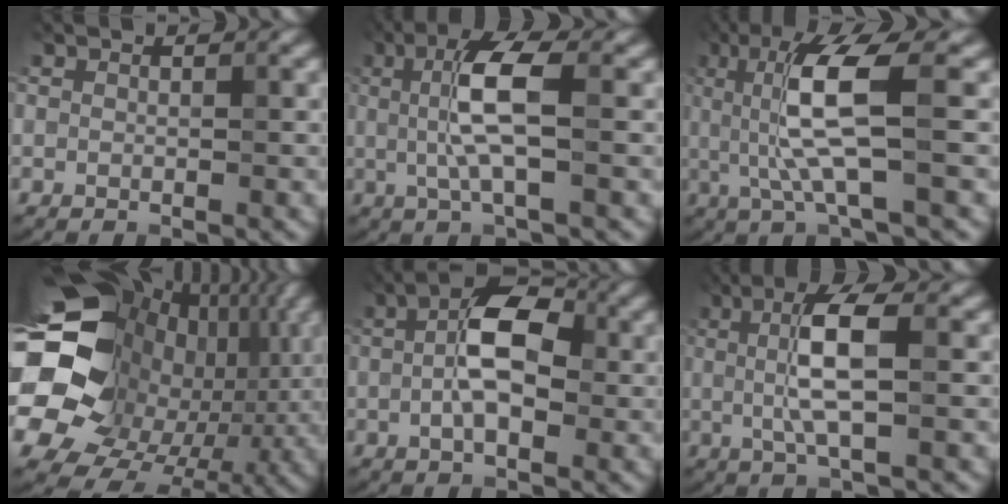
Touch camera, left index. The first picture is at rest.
{"total": 5.6, "force": [0.5, 1.3, 5.4], "torque": [-0.110, 0.004, 0.007]}
{"total": 7.1, "force": [0.7, 1.3, 7.0], "torque": [-0.145, -0.005, 0.019]}
{"total": 22.4, "force": [2.2, 18.9, 11.8], "torque": [-0.234, -0.004, 0.025]}
{"total": 6.2, "force": [0.1, 3.1, 5.4], "torque": [-0.097, 0.011, -0.009]}
{"total": 5.5, "force": [0.5, 1.2, 5.3], "torque": [-0.104, 0.004, 0.009]}